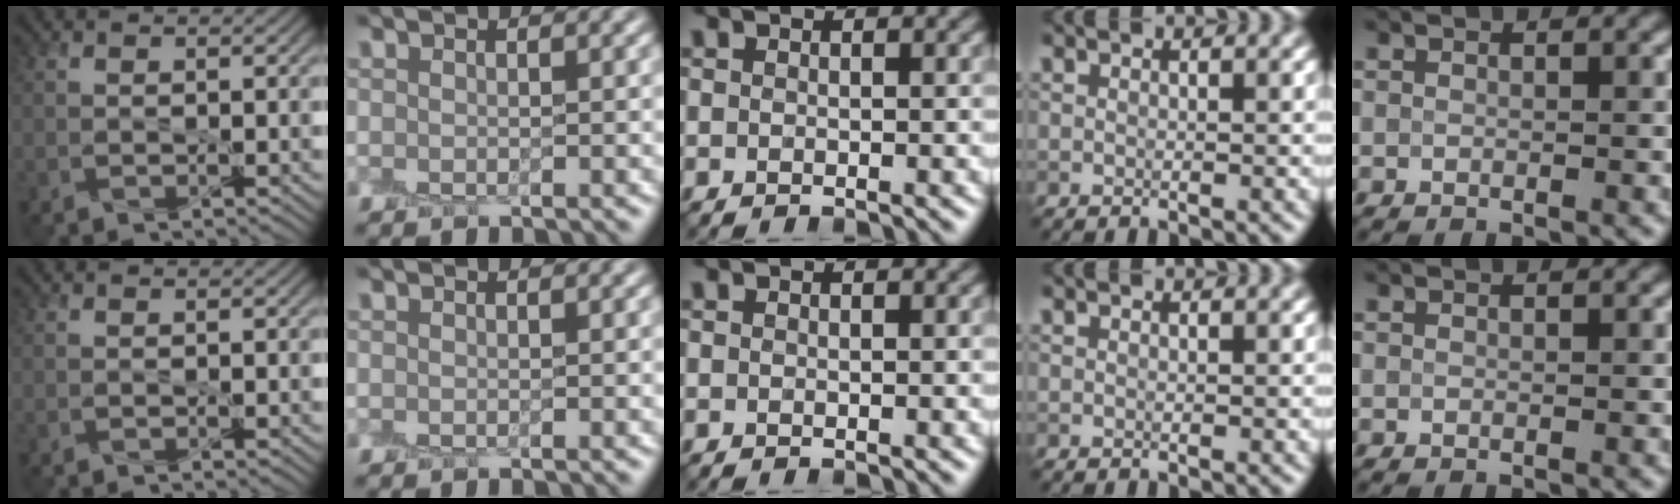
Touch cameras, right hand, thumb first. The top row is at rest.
{}